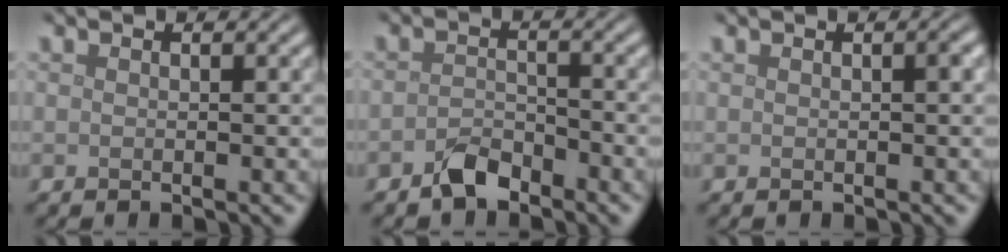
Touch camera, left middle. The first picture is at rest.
{"total": 2.5, "force": [-2.0, 1.1, 1.0], "torque": [-0.017, 0.007, -0.040]}
{"total": 0.8, "force": [0.0, 0.1, 0.8], "torque": [-0.012, 0.004, 0.002]}